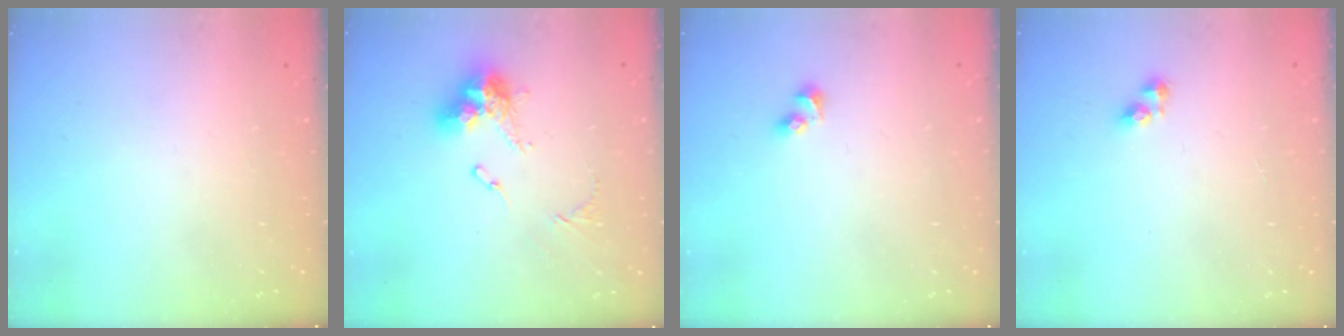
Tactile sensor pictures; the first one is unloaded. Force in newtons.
{"total": 13.3, "press": 13.3, "slide": 1.5}
{"total": 2.1, "press": 1.7, "slide": 1.1}
{"total": 3.7, "press": 3.7, "slide": 0.4}